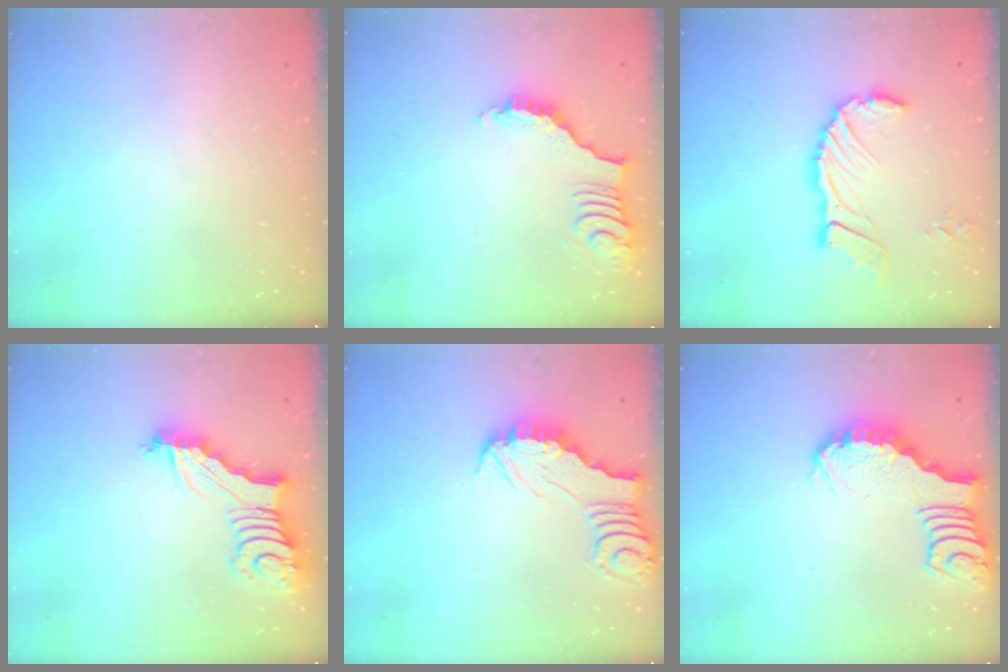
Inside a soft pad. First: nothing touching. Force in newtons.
{"total": 3.7, "press": 3.7, "slide": 0.7}
{"total": 12.2, "press": 12.1, "slide": 1.6}
{"total": 6.1, "press": 6.1, "slide": 0.6}
{"total": 2.6, "press": 2.6, "slide": 0.2}
{"total": 2.5, "press": 2.4, "slide": 0.5}